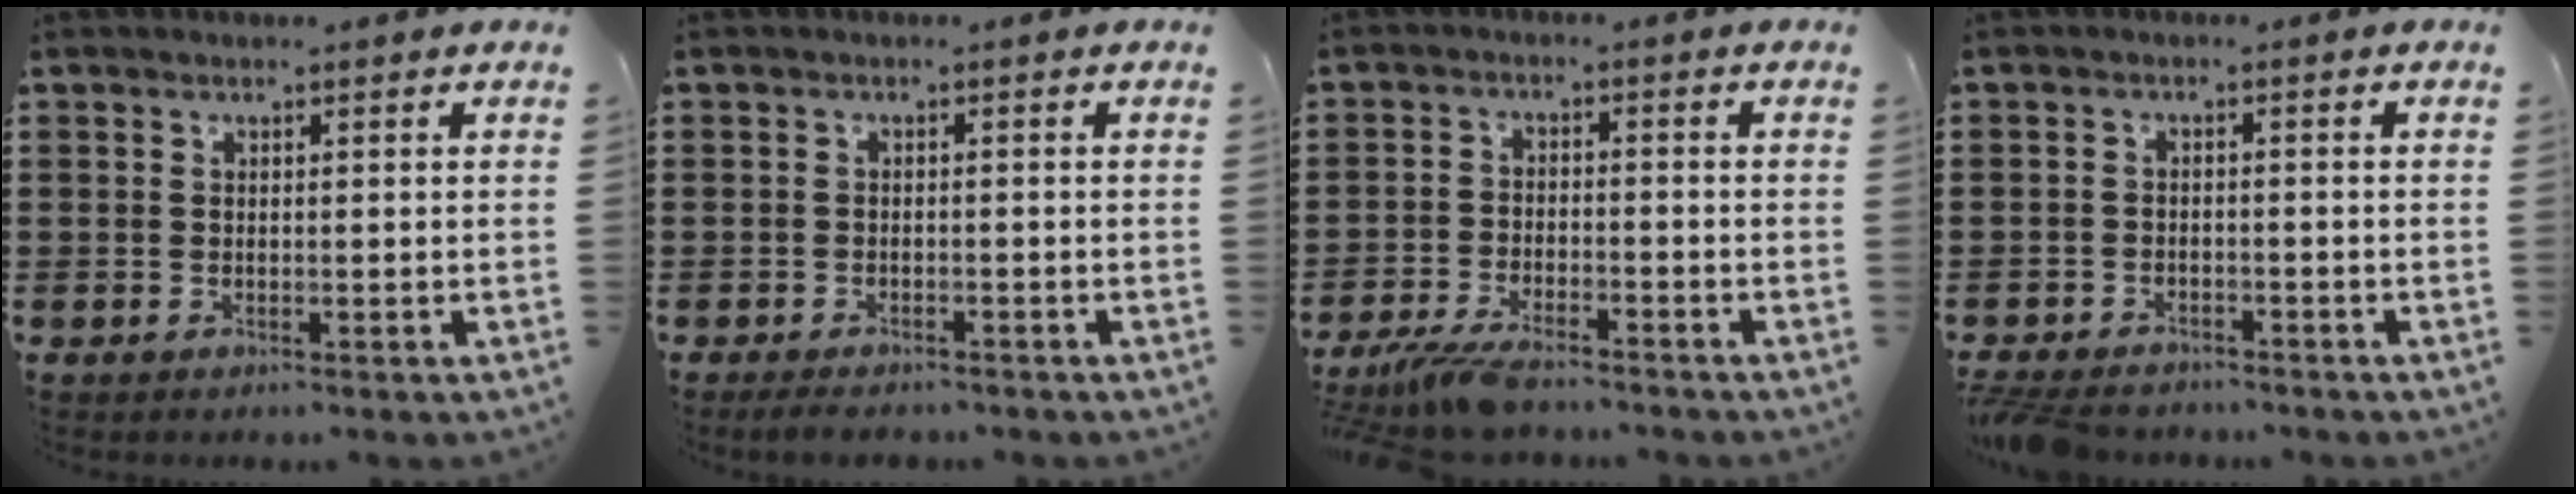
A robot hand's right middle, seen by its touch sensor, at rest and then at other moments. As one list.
[{"total": 1.6, "force": [-1.5, 0.2, 0.5], "torque": [-0.013, -0.002, -0.030]}, {"total": 5.4, "force": [-4.8, 0.8, 2.3], "torque": [-0.063, -0.010, -0.096]}, {"total": 2.9, "force": [-2.8, 0.6, 0.5], "torque": [-0.019, -0.001, -0.063]}]